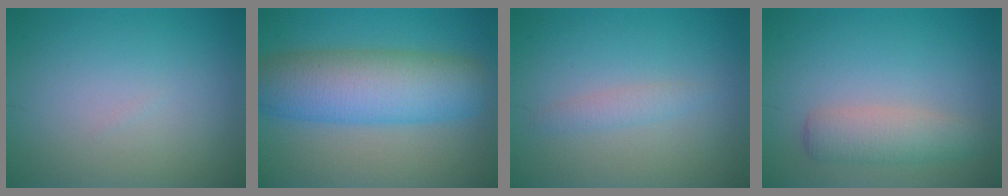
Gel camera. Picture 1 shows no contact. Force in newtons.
{"total": 8.9, "press": 8.9, "slide": 0.1}
{"total": 1.3, "press": 1.3, "slide": 0.0}
{"total": 3.2, "press": 3.2, "slide": 0.3}